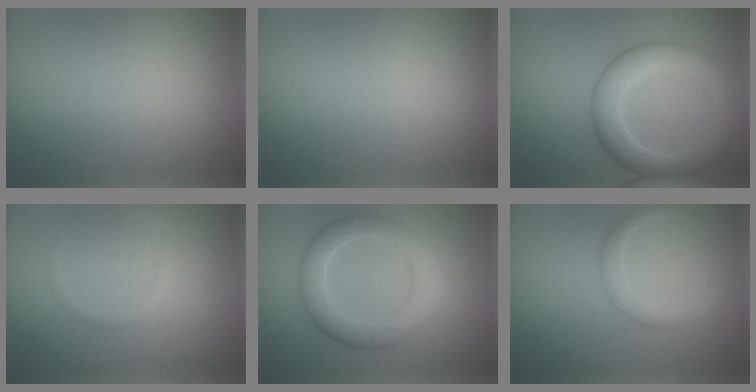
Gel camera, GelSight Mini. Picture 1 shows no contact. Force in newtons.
{"total": 0.0}
{"total": 6.0, "press": 6.0, "slide": 0.1}
{"total": 0.7, "press": 0.7, "slide": 0.1}
{"total": 5.2, "press": 5.2, "slide": 0.4}
{"total": 2.1, "press": 2.1, "slide": 0.0}